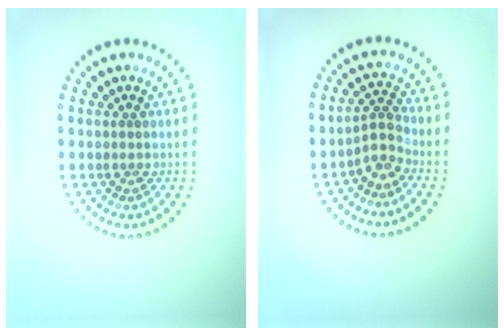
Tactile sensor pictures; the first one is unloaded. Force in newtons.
{"total": 2.4, "press": 1.6, "slide": 1.8}